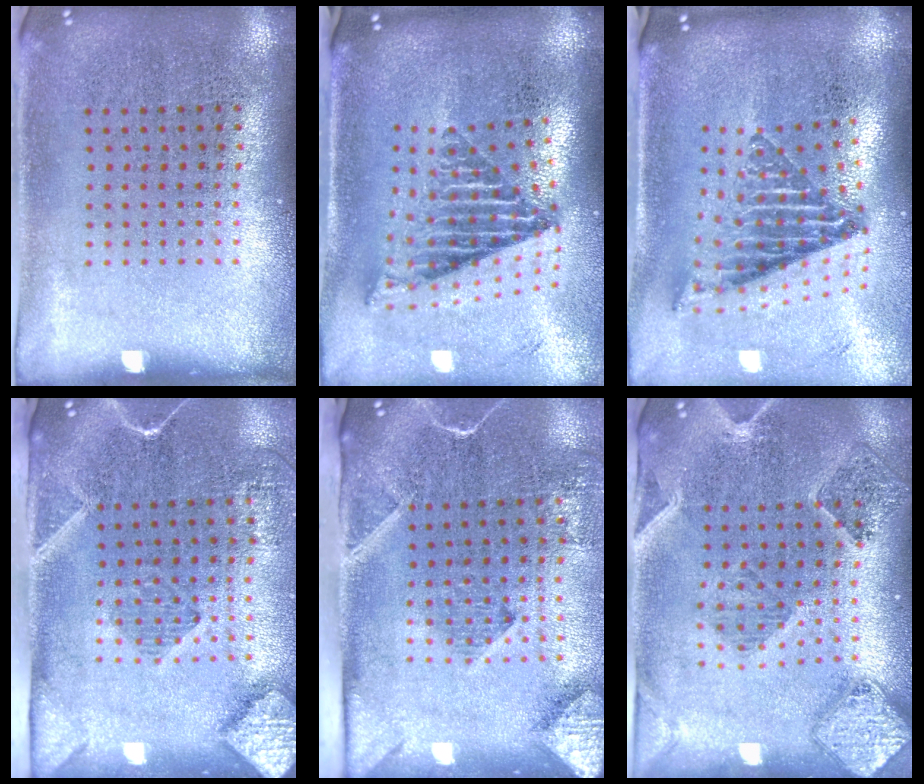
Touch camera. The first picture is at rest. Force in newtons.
{"total": 2.7, "press": 1.7, "slide": 2.1}
{"total": 2.2, "press": 1.5, "slide": 1.6}
{"total": 2.9, "press": 2.1, "slide": 2.0}
{"total": 2.9, "press": 2.1, "slide": 2.0}
{"total": 1.6, "press": 1.6, "slide": 0.3}